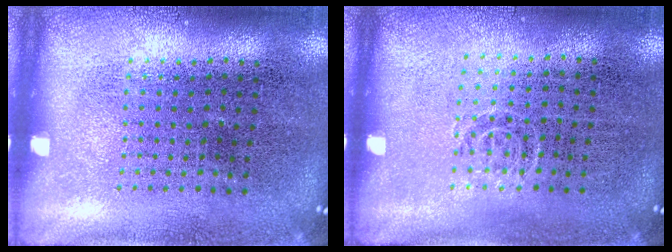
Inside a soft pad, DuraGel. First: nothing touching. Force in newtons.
{"total": 0.5, "press": 0.4, "slide": 0.3}